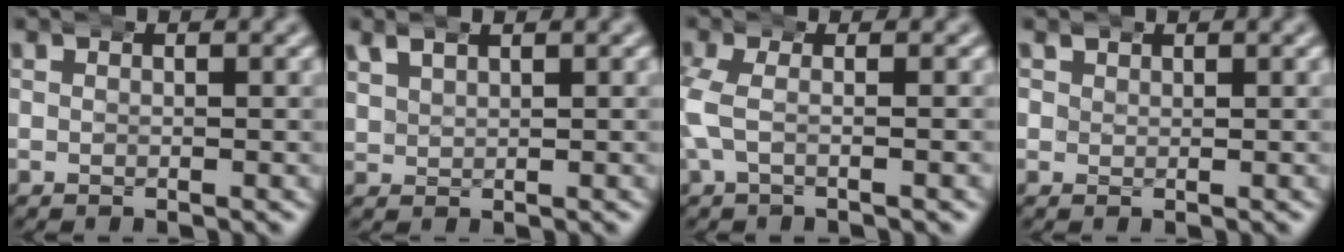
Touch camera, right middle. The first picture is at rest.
{"total": 1.6, "force": [1.2, 1.0, 0.5], "torque": [-0.014, 0.002, 0.028]}
{"total": 3.2, "force": [-0.1, 2.1, 2.5], "torque": [-0.062, 0.014, -0.009]}
{"total": 0.9, "force": [0.6, 0.6, -0.1], "torque": [0.001, -0.002, 0.014]}